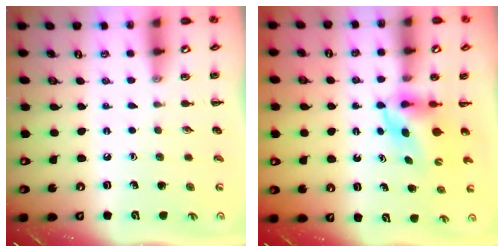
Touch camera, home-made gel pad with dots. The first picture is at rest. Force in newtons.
{"total": 5.8, "press": 5.7, "slide": 1.0}